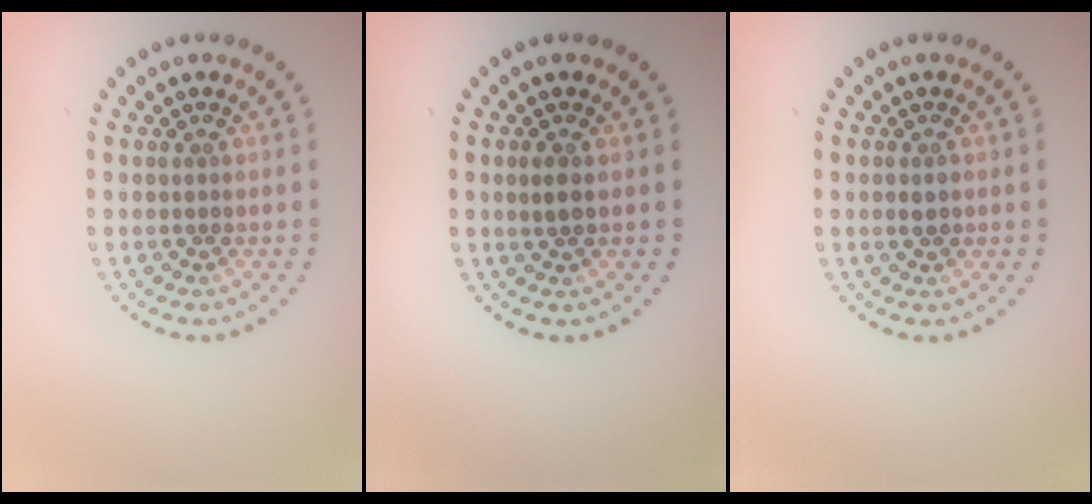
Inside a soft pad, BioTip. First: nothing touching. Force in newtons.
{"total": 1.3, "press": 1.3, "slide": 0.2}
{"total": 1.1, "press": 1.1, "slide": 0.3}